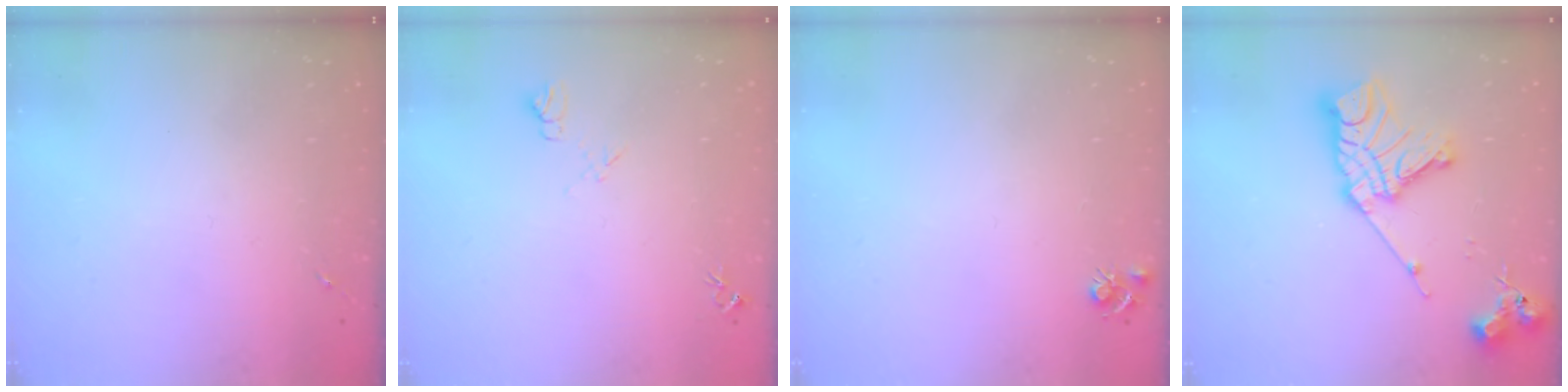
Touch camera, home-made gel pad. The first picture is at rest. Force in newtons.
{"total": 6.7, "press": 6.7, "slide": 0.7}
{"total": 4.8, "press": 4.7, "slide": 0.7}
{"total": 19.3, "press": 19.2, "slide": 1.8}